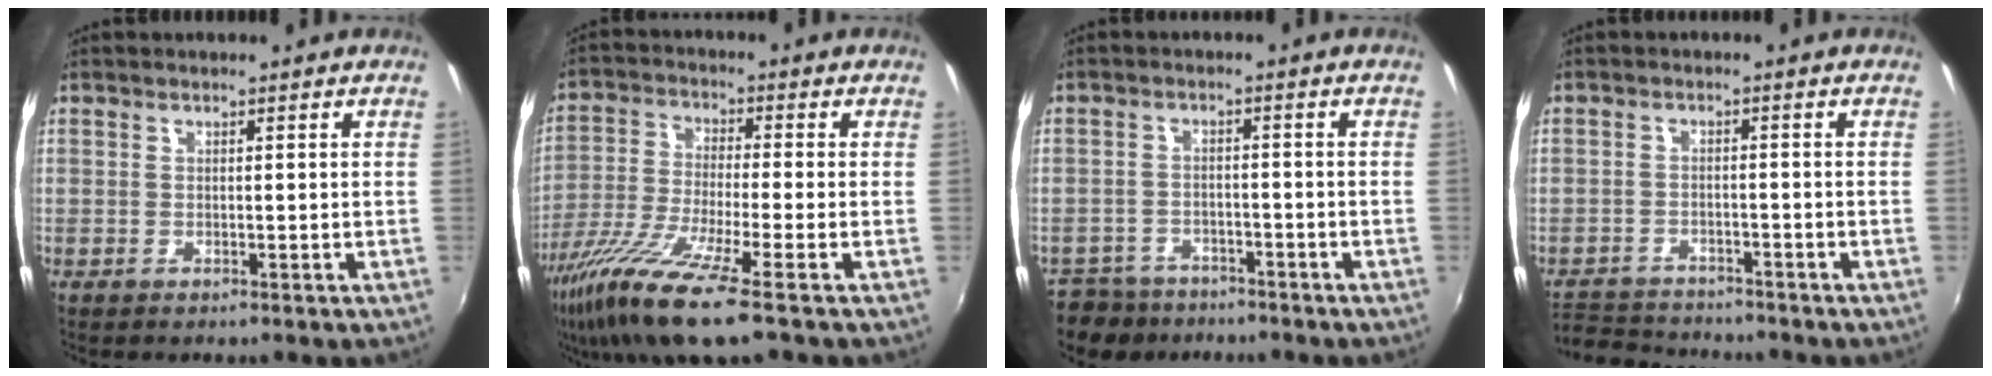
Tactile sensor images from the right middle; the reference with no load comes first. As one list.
[{"total": 13.5, "force": [-8.5, 0.7, 10.6], "torque": [-0.221, -0.042, -0.161]}, {"total": 8.2, "force": [-6.7, 4.3, 1.9], "torque": [-0.062, -0.001, -0.110]}, {"total": 7.7, "force": [-7.1, 2.7, 1.3], "torque": [-0.050, 0.012, -0.120]}]